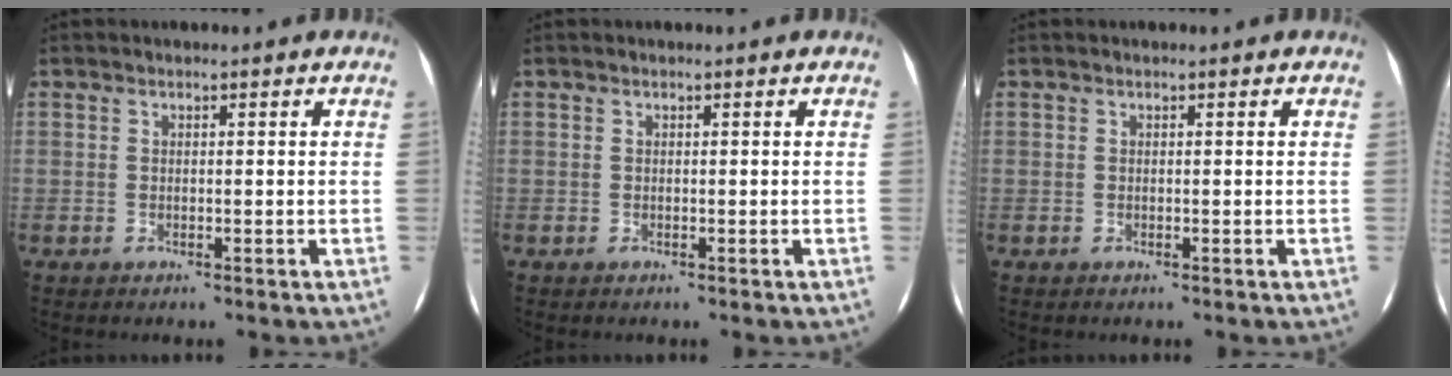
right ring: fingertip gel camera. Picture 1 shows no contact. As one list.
[{"total": 0.0}, {"total": 0.0}]